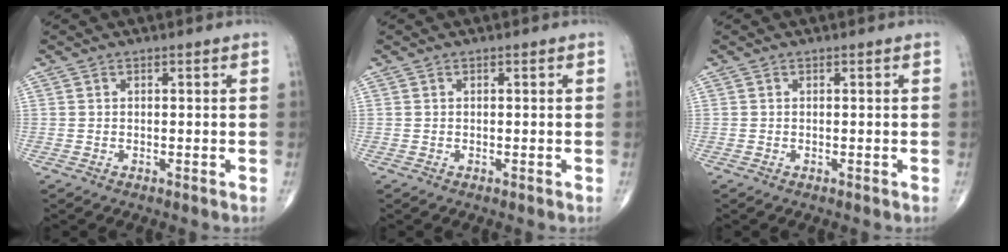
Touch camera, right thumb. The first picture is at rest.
{"total": 0.0}
{"total": 0.0}